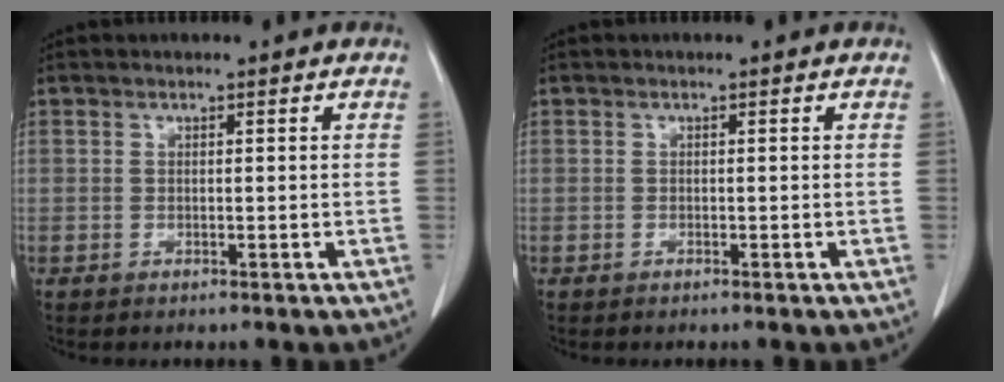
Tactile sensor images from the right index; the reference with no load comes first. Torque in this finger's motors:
{"motor_torque": [-0.01, 0.01, -0.03, 0.02]}